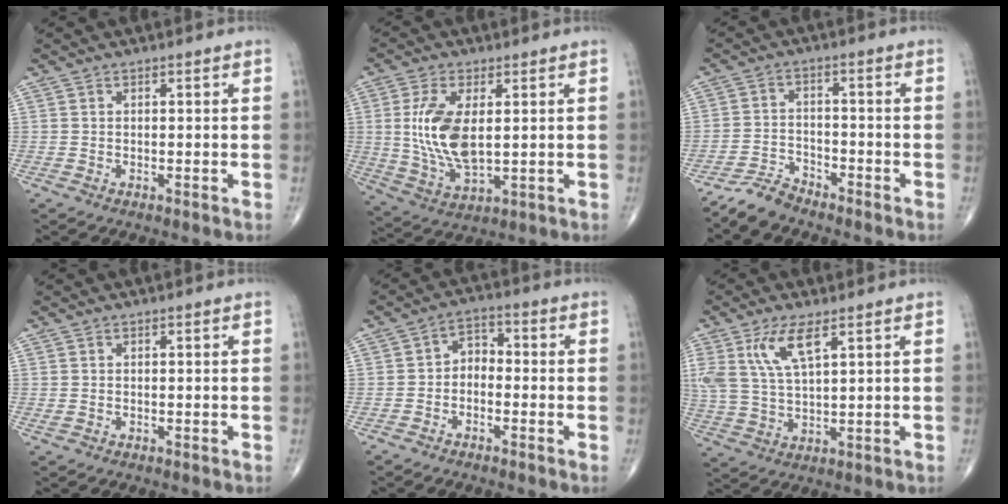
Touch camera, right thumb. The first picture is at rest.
{"total": 12.2, "force": [1.6, 5.8, 10.6], "torque": [-0.217, -0.014, 0.041]}
{"total": 4.5, "force": [-4.3, 1.3, 0.6], "torque": [-0.011, 0.017, -0.086]}
{"total": 0.6, "force": [-0.1, 0.4, 0.4], "torque": [-0.013, 0.003, 0.002]}
{"total": 4.2, "force": [-1.3, 3.0, 2.7], "torque": [-0.029, 0.028, -0.035]}
{"total": 9.7, "force": [4.6, 3.4, 7.8], "torque": [-0.175, -0.011, 0.099]}